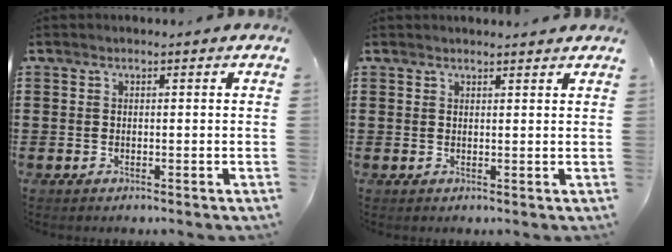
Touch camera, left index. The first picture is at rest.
{"total": 1.3, "force": [1.3, 0.1, 0.2], "torque": [-0.007, 0.000, 0.026]}